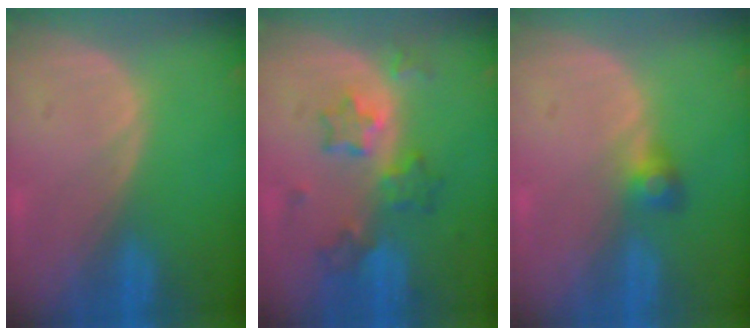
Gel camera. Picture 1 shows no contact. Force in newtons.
{"total": 7.0, "press": 6.2, "slide": 3.2}
{"total": 2.6, "press": 2.5, "slide": 0.7}